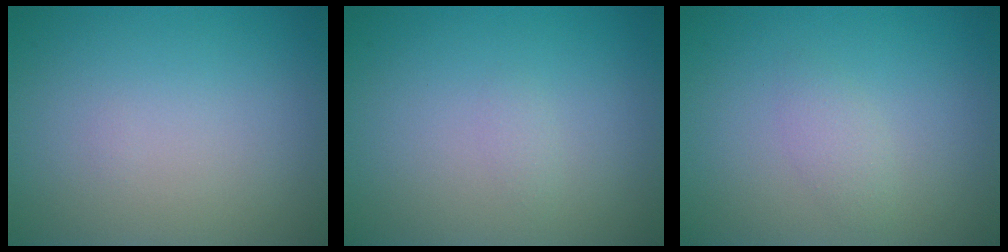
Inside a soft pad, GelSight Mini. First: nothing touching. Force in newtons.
{"total": 0.6, "press": 0.6, "slide": 0.0}
{"total": 1.3, "press": 1.3, "slide": 0.0}